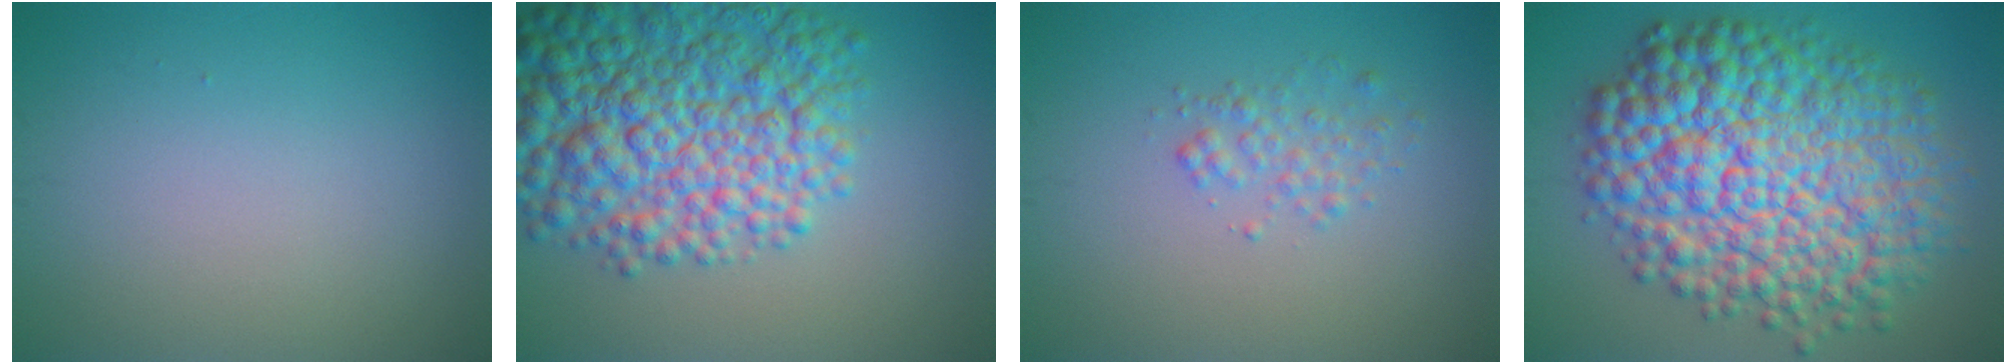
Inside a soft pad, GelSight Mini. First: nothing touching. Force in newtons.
{"total": 10.5, "press": 10.5, "slide": 0.3}
{"total": 1.6, "press": 1.6, "slide": 0.1}
{"total": 14.3, "press": 14.3, "slide": 0.1}